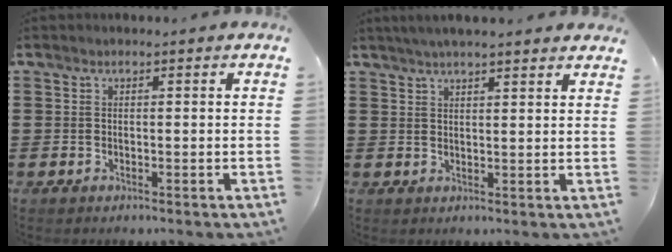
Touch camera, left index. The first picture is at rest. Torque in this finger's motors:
{"motor_torque": [1.15, -0.99, 0.32, 0.09]}